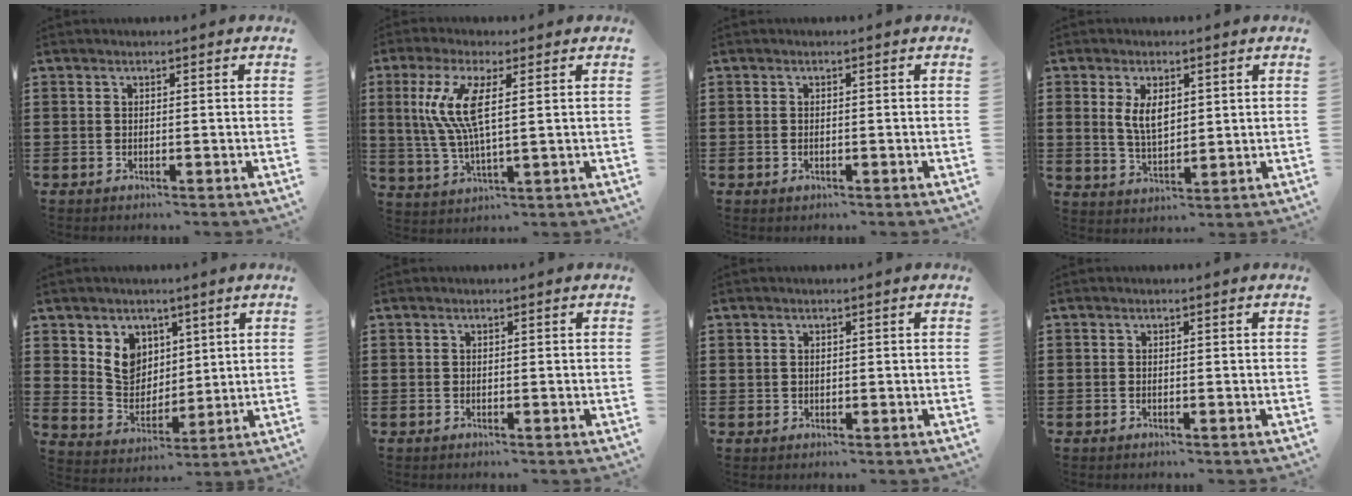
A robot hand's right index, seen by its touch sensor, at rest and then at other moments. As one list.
[{"total": 8.9, "force": [2.2, 1.9, 8.4], "torque": [-0.194, -0.011, 0.028]}, {"total": 0.6, "force": [-0.2, 0.4, 0.5], "torque": [-0.010, -0.001, -0.004]}, {"total": 5.1, "force": [1.5, 2.7, 4.0], "torque": [-0.078, 0.005, 0.024]}, {"total": 6.9, "force": [3.5, 5.8, 1.5], "torque": [-0.055, -0.006, 0.067]}, {"total": 0.0}, {"total": 0.9, "force": [0.6, 0.6, 0.2], "torque": [-0.005, 0.003, 0.012]}, {"total": 0.0}]